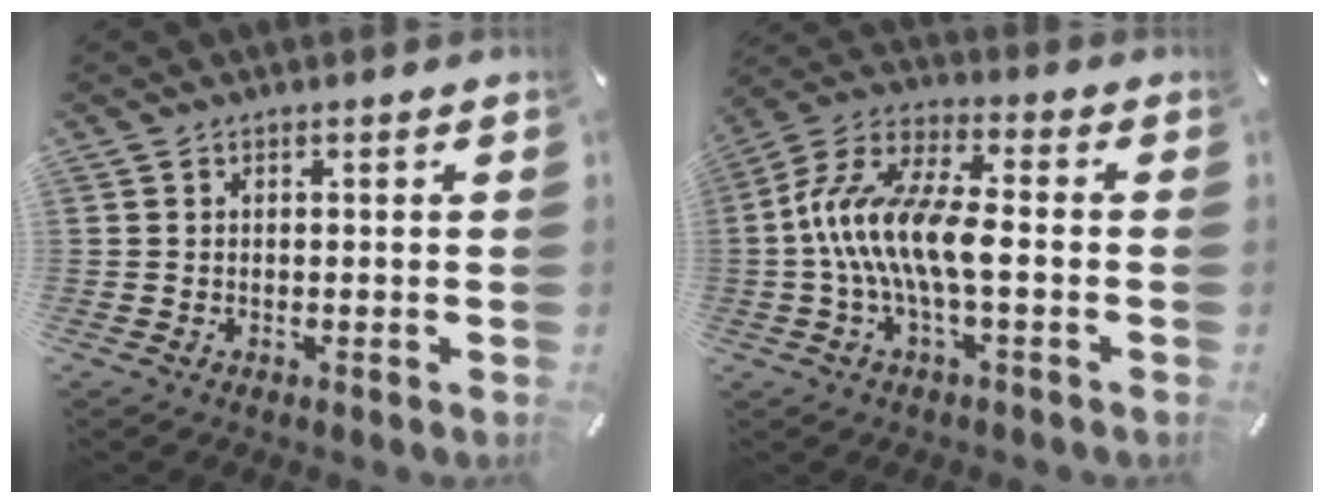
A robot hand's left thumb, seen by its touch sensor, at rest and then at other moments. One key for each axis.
{"total": 14.2, "fx": -2.3, "fy": 5.1, "fz": 13.0, "tx": -0.266, "ty": -0.003, "tz": -0.045}